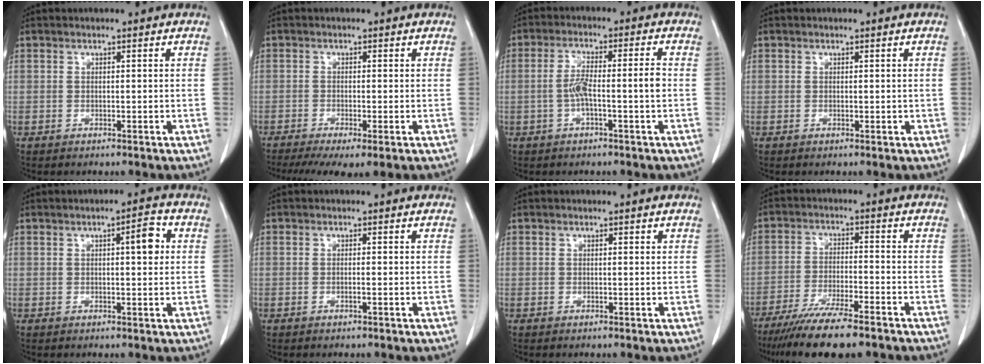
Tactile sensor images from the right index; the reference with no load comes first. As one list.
[{"total": 6.9, "force": [-4.5, 1.3, 5.1], "torque": [-0.083, -0.014, -0.073]}, {"total": 5.9, "force": [-1.1, 0.4, 5.8], "torque": [-0.112, 0.015, -0.019]}, {"total": 0.7, "force": [0.1, 0.5, 0.5], "torque": [-0.005, 0.000, 0.004]}, {"total": 4.0, "force": [0.9, 0.9, 3.8], "torque": [-0.053, 0.008, 0.009]}, {"total": 0.6, "force": [-0.2, -0.1, 0.5], "torque": [-0.009, 0.001, -0.004]}, {"total": 0.0}, {"total": 12.7, "force": [-10.2, 1.3, 7.5], "torque": [-0.125, -0.031, -0.164]}]